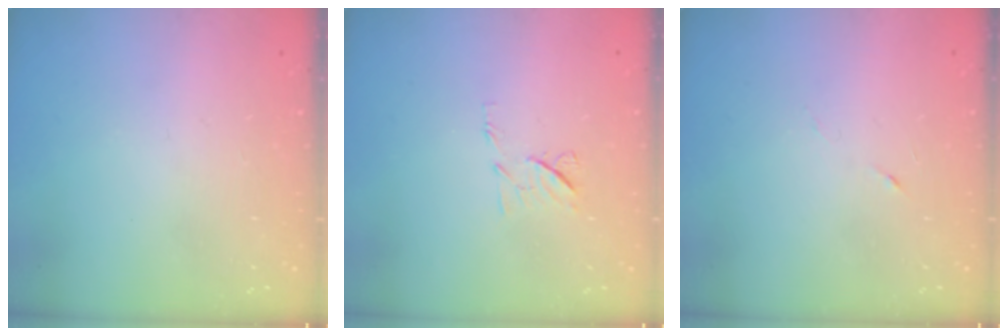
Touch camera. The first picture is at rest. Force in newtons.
{"total": 7.2, "press": 7.0, "slide": 1.4}
{"total": 3.1, "press": 3.0, "slide": 1.0}